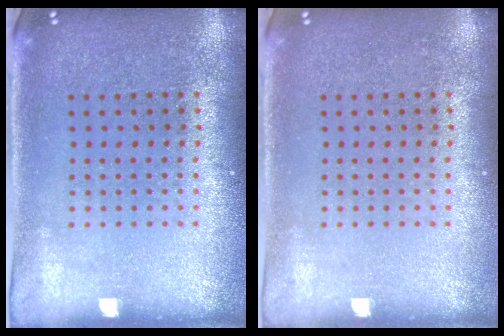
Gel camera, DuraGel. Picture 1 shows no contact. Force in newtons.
{"total": 0.0}